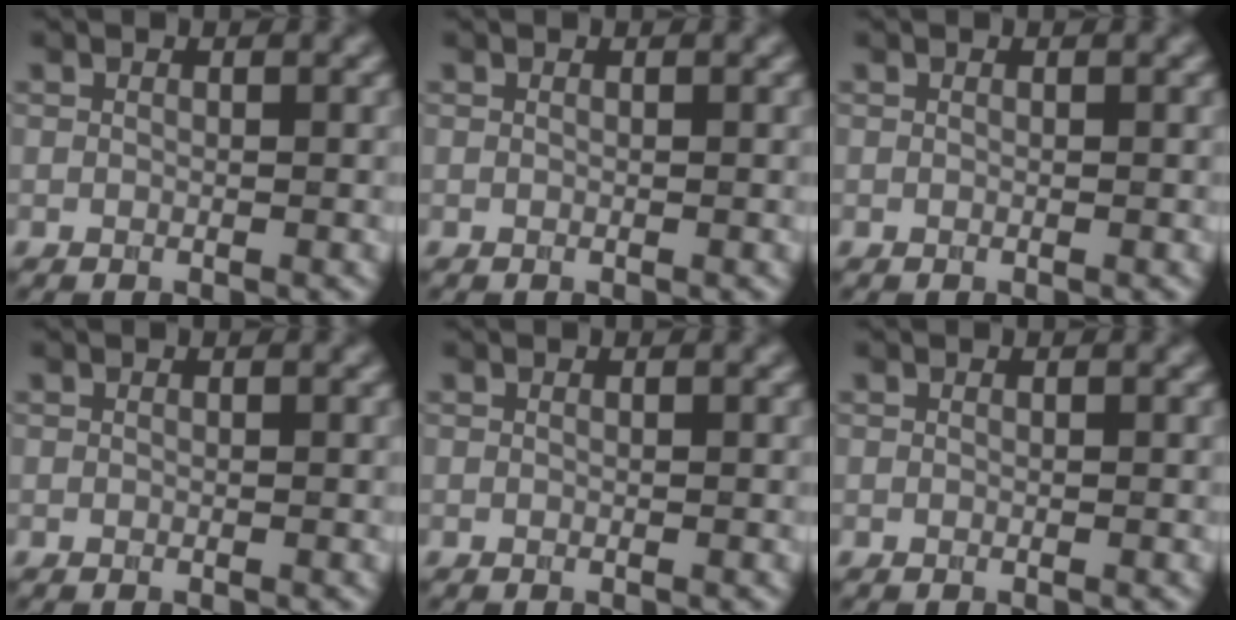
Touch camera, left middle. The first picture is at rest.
{"total": 0.0}
{"total": 0.0}
{"total": 0.0}
{"total": 0.0}
{"total": 0.0}